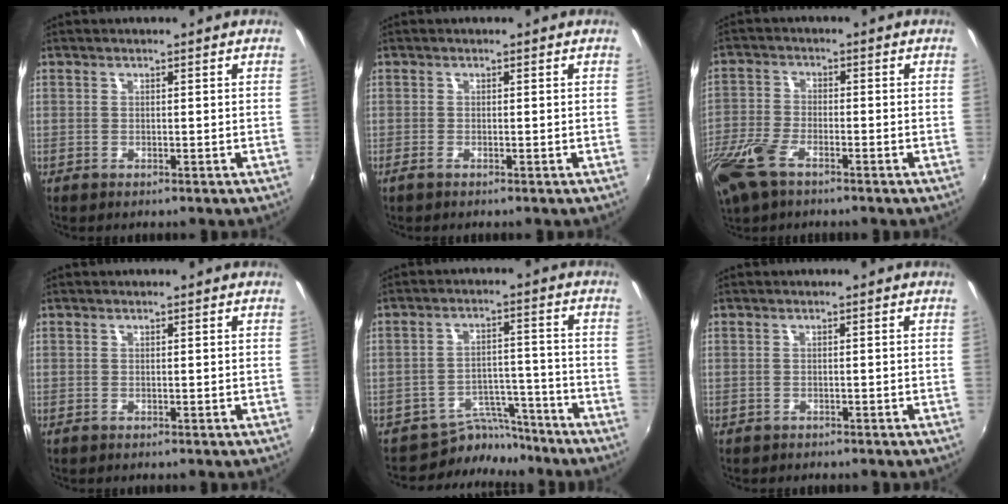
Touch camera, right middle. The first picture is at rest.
{"total": 0.8, "force": [-0.6, 0.1, 0.6], "torque": [-0.013, -0.003, -0.014]}
{"total": 9.7, "force": [-6.0, 4.2, 6.3], "torque": [-0.160, -0.018, -0.125]}
{"total": 0.0}
{"total": 7.3, "force": [-6.9, 2.6, -0.4], "torque": [0.003, 0.027, -0.109]}
{"total": 0.6, "force": [-0.6, 0.1, -0.1], "torque": [-0.002, -0.002, -0.008]}